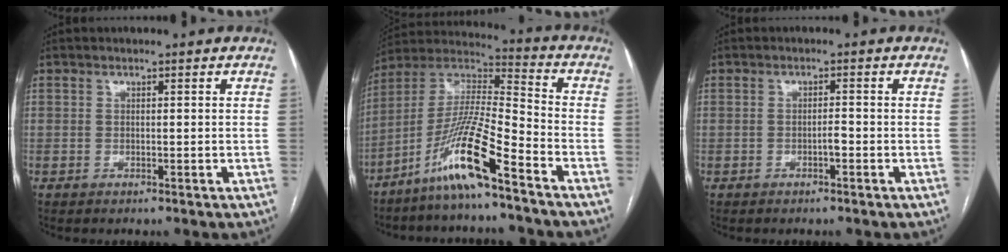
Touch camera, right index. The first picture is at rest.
{"total": 13.6, "force": [-8.5, 0.0, 10.6], "torque": [-0.217, -0.005, -0.167]}
{"total": 1.3, "force": [-0.6, 0.2, 1.1], "torque": [-0.020, 0.002, -0.012]}